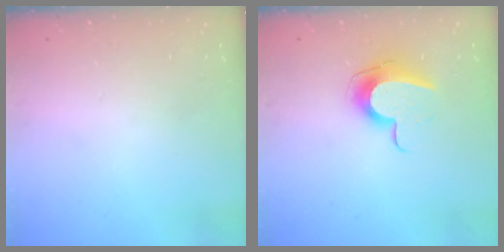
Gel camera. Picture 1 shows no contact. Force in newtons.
{"total": 9.9, "press": 9.9, "slide": 0.4}